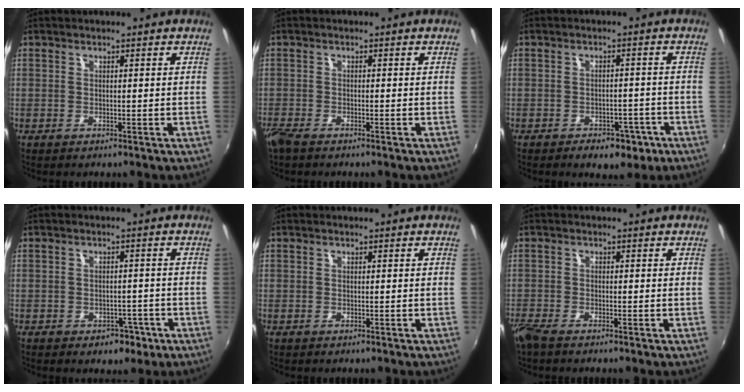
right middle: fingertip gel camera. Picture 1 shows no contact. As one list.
[{"total": 2.9, "force": [-2.4, 0.5, 1.6], "torque": [-0.039, -0.014, -0.050]}, {"total": 6.8, "force": [-4.4, 4.1, 3.3], "torque": [-0.065, 0.000, -0.044]}, {"total": 4.4, "force": [-2.5, 3.0, 2.0], "torque": [-0.043, -0.001, -0.023]}, {"total": 0.0}, {"total": 3.3, "force": [-2.8, 0.5, 1.7], "torque": [-0.045, -0.015, -0.057]}]